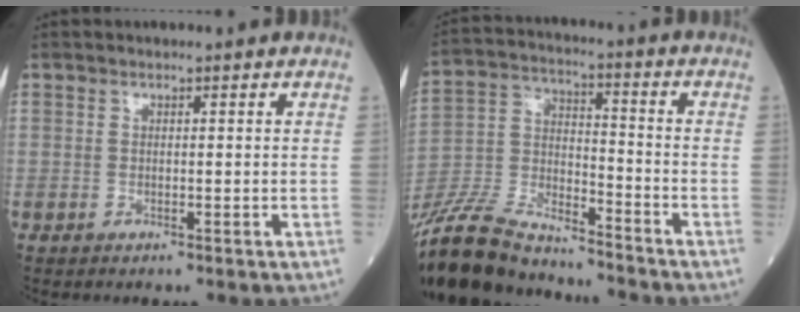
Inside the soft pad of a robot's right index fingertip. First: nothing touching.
{"total": 17.5, "force": [-16.2, 3.2, 5.8], "torque": [-0.130, 0.006, -0.294]}